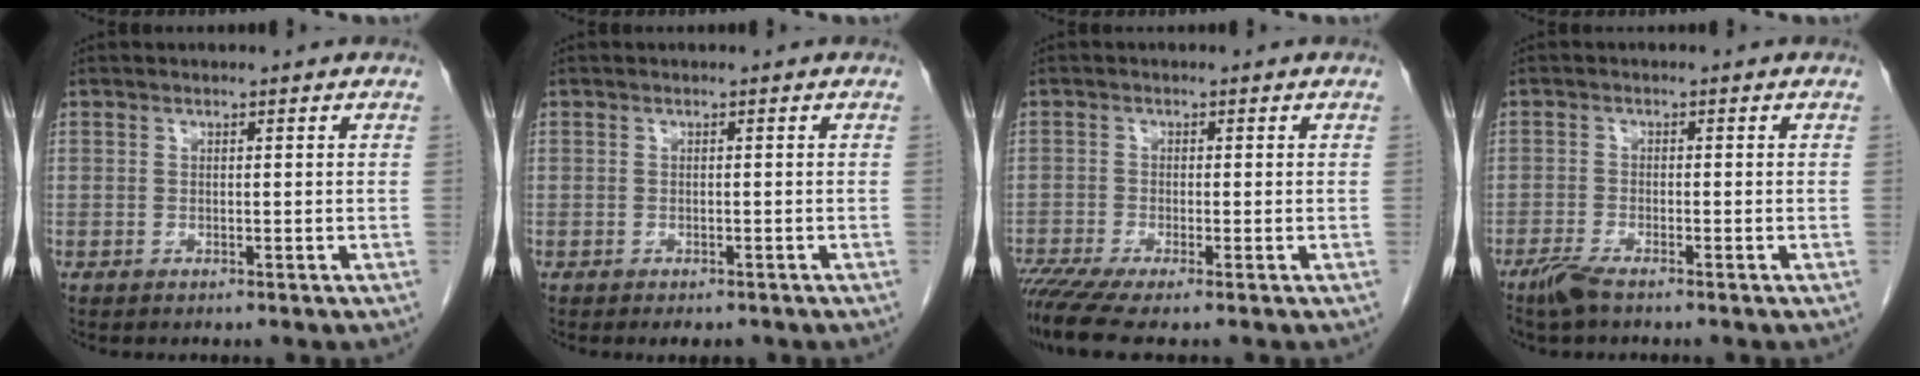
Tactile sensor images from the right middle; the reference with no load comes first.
{"total": 2.3, "force": [-1.8, 1.0, 1.0], "torque": [-0.012, -0.004, -0.020]}
{"total": 6.1, "force": [-4.5, 0.2, 4.1], "torque": [-0.076, -0.016, -0.082]}
{"total": 3.0, "force": [-2.3, 0.4, 1.9], "torque": [-0.046, -0.007, -0.048]}